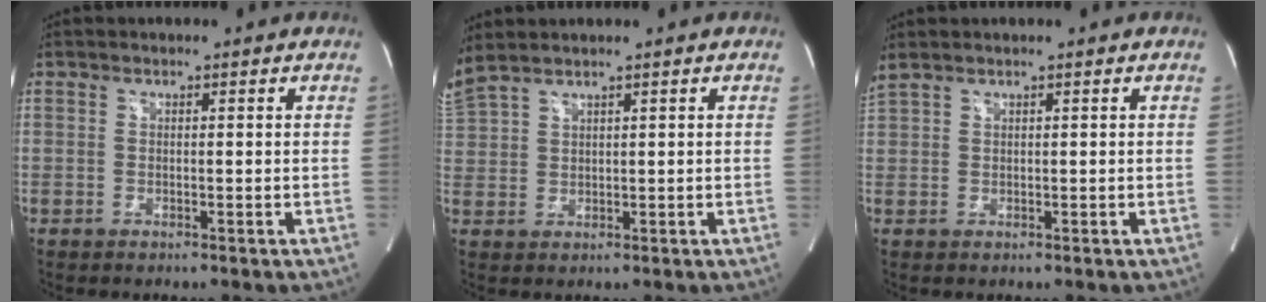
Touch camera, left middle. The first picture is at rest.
{"total": 4.6, "force": [4.0, 0.0, 2.2], "torque": [-0.073, 0.019, 0.098]}
{"total": 2.3, "force": [1.9, 0.0, 1.2], "torque": [-0.049, 0.029, 0.052]}